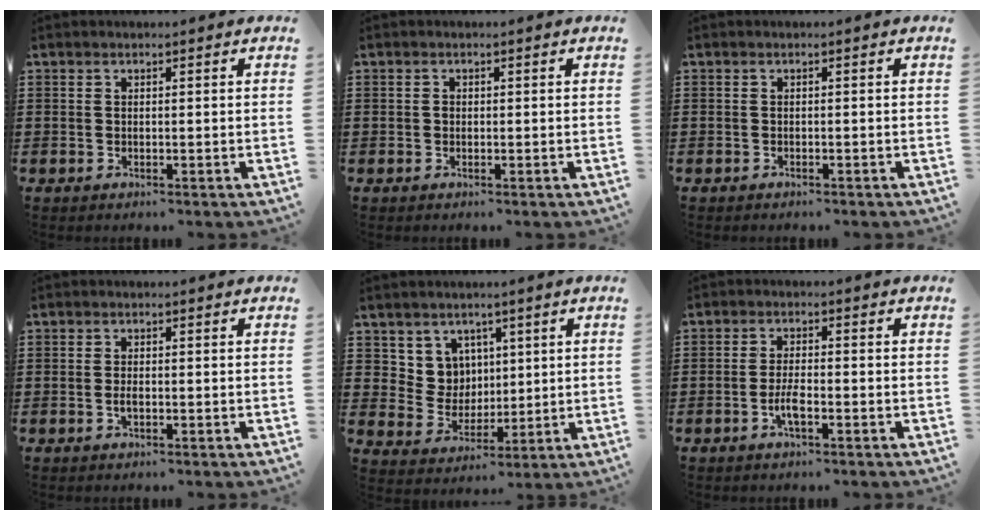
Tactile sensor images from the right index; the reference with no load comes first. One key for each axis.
{"total": 0.6, "fx": -0.1, "fy": 0.5, "fz": 0.3, "tx": -0.008, "ty": 0.002, "tz": -0.003}
{"total": 0.6, "fx": -0.6, "fy": 0.2, "fz": 0.1, "tx": -0.003, "ty": 0.001, "tz": -0.012}
{"total": 1.4, "fx": -0.4, "fy": 0.6, "fz": 1.2, "tx": -0.024, "ty": -0.002, "tz": -0.007}
{"total": 6.6, "fx": 3.1, "fy": 5.7, "fz": 1.0, "tx": -0.044, "ty": -0.003, "tz": 0.061}
{"total": 3.3, "fx": -1.3, "fy": 0.9, "fz": 2.9, "tx": -0.066, "ty": -0.003, "tz": -0.028}